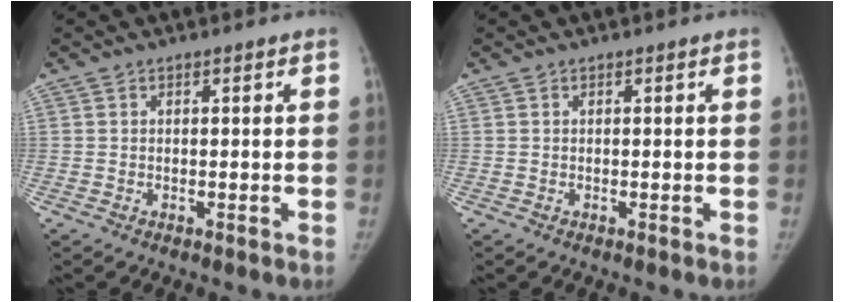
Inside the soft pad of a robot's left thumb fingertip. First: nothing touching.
{"total": 0.0}